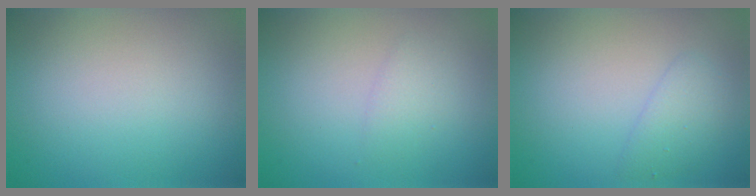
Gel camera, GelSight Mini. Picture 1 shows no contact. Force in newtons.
{"total": 1.2, "press": 1.2, "slide": 0.1}
{"total": 1.9, "press": 1.9, "slide": 0.1}